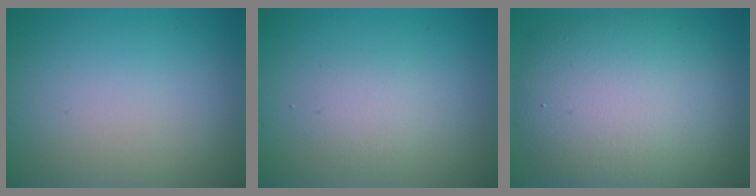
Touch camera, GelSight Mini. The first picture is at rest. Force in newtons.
{"total": 1.6, "press": 1.6, "slide": 0.2}
{"total": 10.5, "press": 10.5, "slide": 0.8}